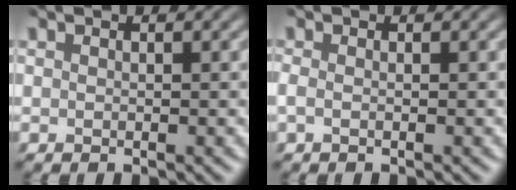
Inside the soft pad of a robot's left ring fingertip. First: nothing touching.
{"total": 0.7, "force": [-0.2, 0.2, 0.6], "torque": [-0.013, -0.001, -0.003]}